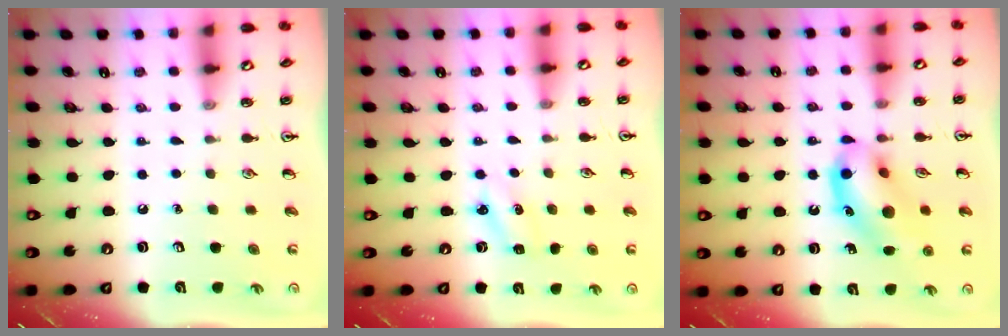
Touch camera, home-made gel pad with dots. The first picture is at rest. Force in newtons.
{"total": 2.9, "press": 2.7, "slide": 0.9}
{"total": 13.0, "press": 12.9, "slide": 1.9}